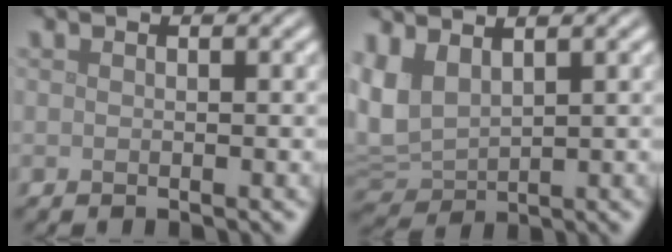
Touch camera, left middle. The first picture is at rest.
{"total": 4.5, "force": [2.0, 2.6, 3.1], "torque": [-0.084, 0.003, 0.044]}